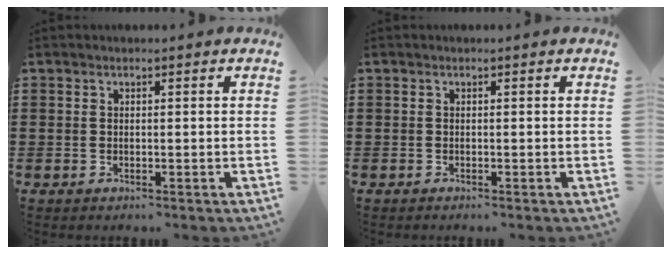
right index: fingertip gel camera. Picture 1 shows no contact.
{"total": 0.0}